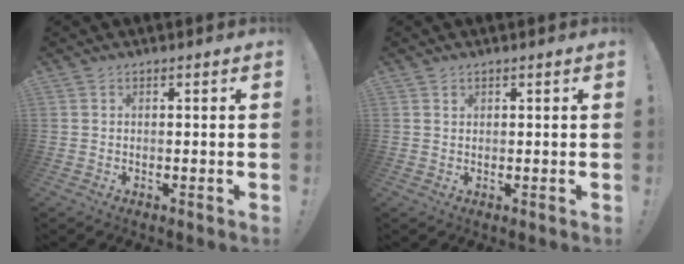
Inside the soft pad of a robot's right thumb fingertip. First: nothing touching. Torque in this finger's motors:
{"motor_torque": [-0.11, 0.06, -0.03, 0.13, -0.01]}